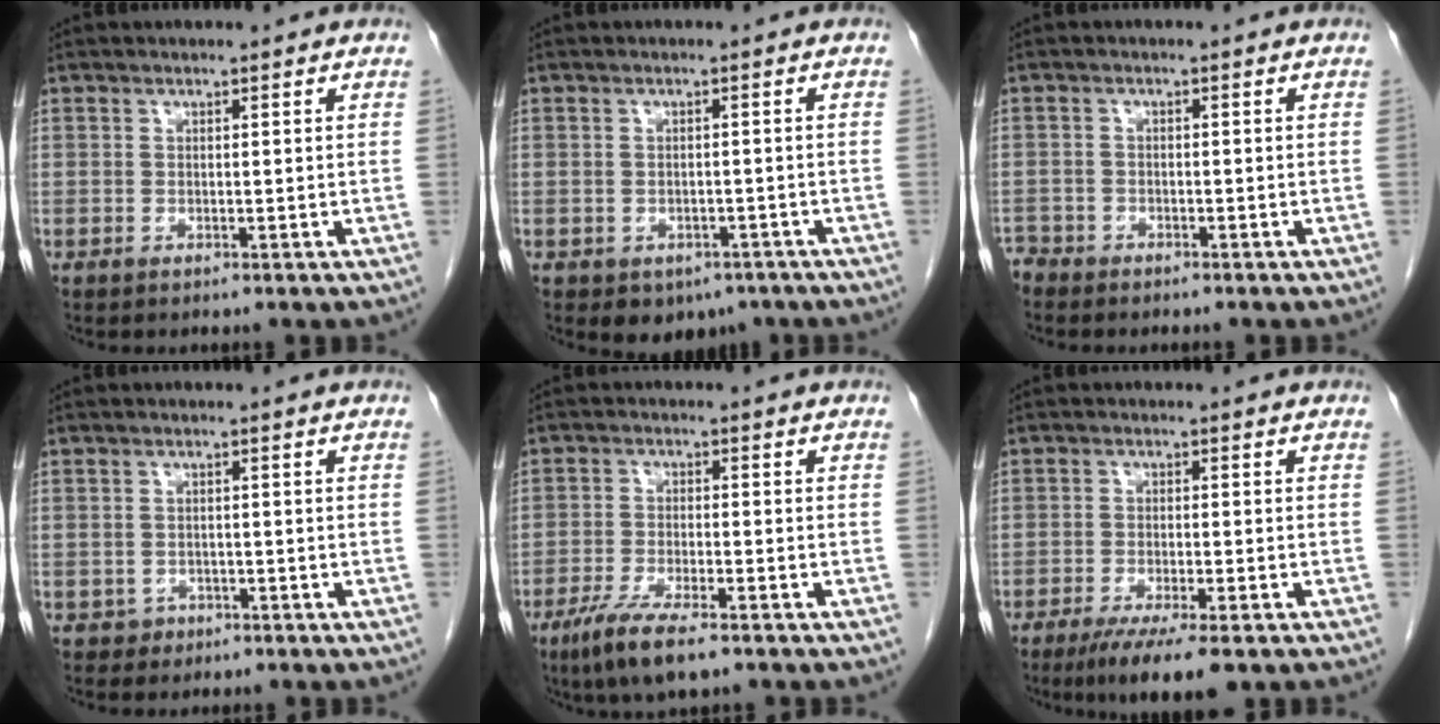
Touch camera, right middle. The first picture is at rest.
{"total": 7.4, "force": [-5.0, 4.6, 2.9], "torque": [-0.028, 0.009, -0.061]}
{"total": 2.8, "force": [-2.6, 0.9, 0.0], "torque": [-0.003, -0.003, -0.050]}
{"total": 1.6, "force": [-0.9, 1.4, -0.1], "torque": [0.005, 0.008, -0.011]}
{"total": 7.7, "force": [-5.2, 1.1, 5.5], "torque": [-0.102, -0.017, -0.088]}
{"total": 8.1, "force": [-5.5, 0.9, 5.9], "torque": [-0.088, -0.018, -0.084]}